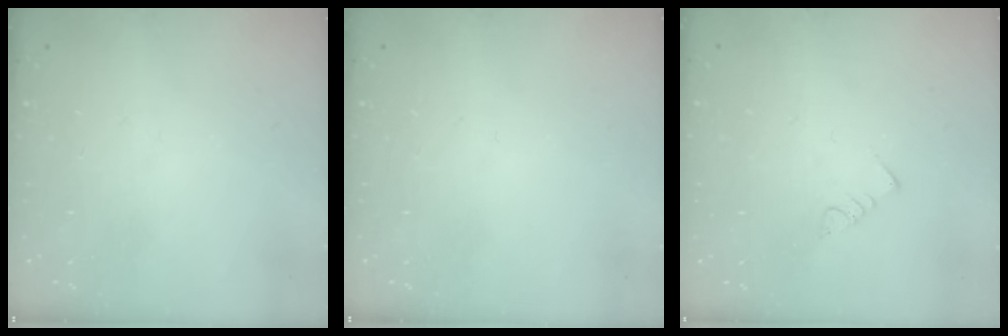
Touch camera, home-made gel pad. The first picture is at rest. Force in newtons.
{"total": 0.0}
{"total": 3.0, "press": 3.0, "slide": 0.2}